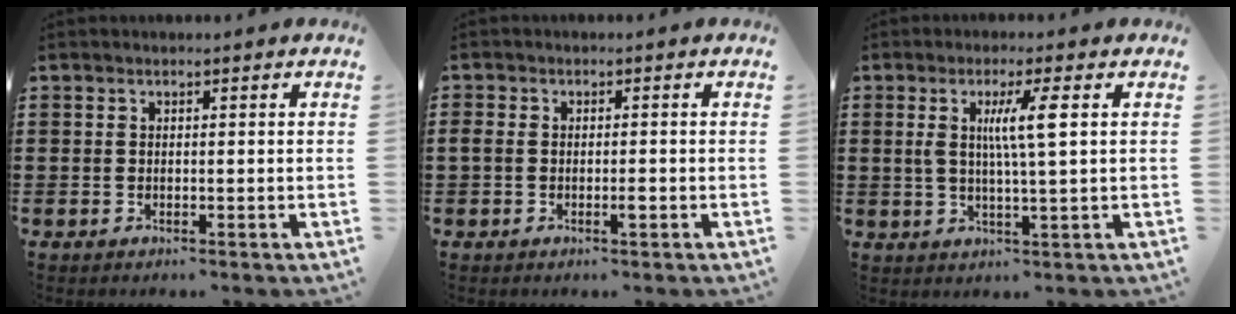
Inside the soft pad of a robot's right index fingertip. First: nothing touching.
{"total": 1.9, "force": [-0.7, 0.9, 1.6], "torque": [-0.038, -0.001, -0.015]}
{"total": 5.9, "force": [1.4, 0.3, 5.8], "torque": [-0.113, -0.001, 0.018]}